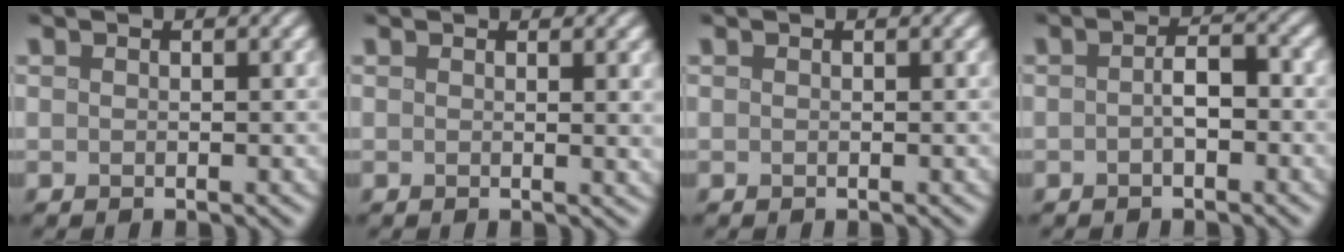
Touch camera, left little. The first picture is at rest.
{"total": 2.2, "force": [0.8, 0.7, 1.8], "torque": [-0.010, 0.003, 0.009]}
{"total": 0.0}
{"total": 2.2, "force": [-0.6, 1.0, 1.9], "torque": [-0.033, 0.005, -0.015]}